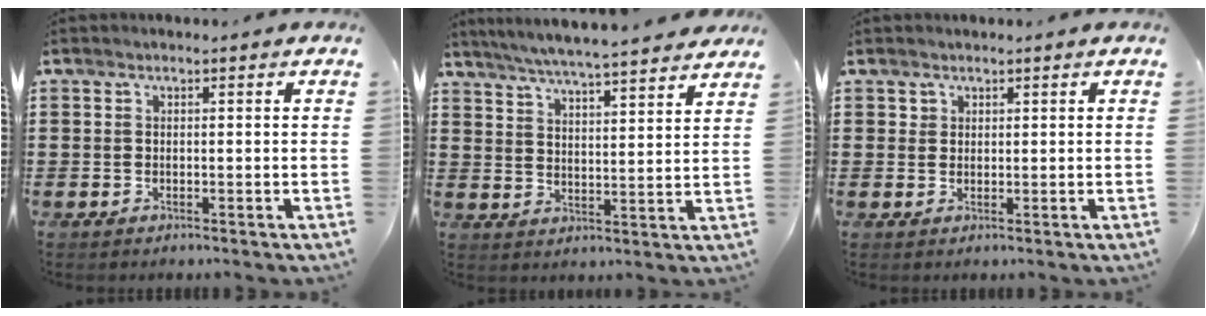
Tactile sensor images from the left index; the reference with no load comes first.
{"total": 5.3, "force": [5.0, -0.6, 1.4], "torque": [-0.048, -0.032, 0.086]}
{"total": 1.2, "force": [0.9, 0.8, 0.0], "torque": [-0.003, 0.002, 0.018]}